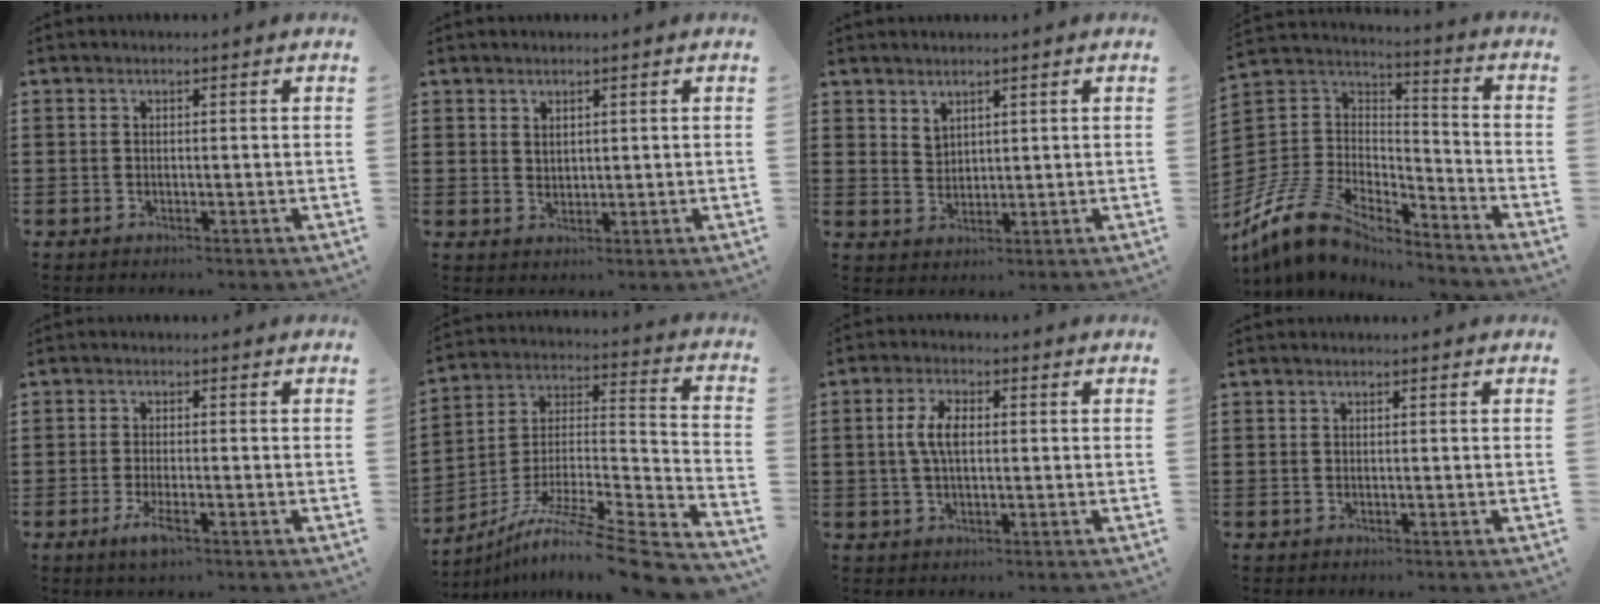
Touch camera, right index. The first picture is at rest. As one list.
[{"total": 1.7, "force": [1.5, 0.8, 0.1], "torque": [-0.004, 0.003, 0.029]}, {"total": 2.4, "force": [2.2, 1.1, 0.0], "torque": [-0.005, 0.000, 0.043]}, {"total": 10.7, "force": [-9.2, 4.3, 3.4], "torque": [-0.109, 0.009, -0.190]}, {"total": 3.0, "force": [-1.5, 0.5, 2.6], "torque": [-0.063, -0.015, -0.030]}, {"total": 9.9, "force": [-7.7, 0.4, 6.3], "torque": [-0.101, -0.003, -0.148]}, {"total": 4.7, "force": [0.3, 2.1, 4.2], "torque": [-0.099, 0.003, -0.002]}, {"total": 0.0}]